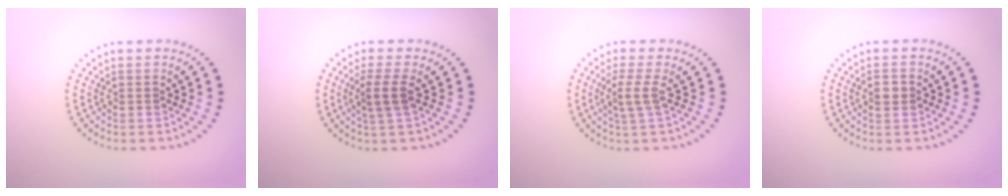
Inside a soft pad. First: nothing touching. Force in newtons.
{"total": 2.3, "press": 1.8, "slide": 1.3}
{"total": 2.1, "press": 1.7, "slide": 1.3}
{"total": 1.3, "press": 1.3, "slide": 0.2}